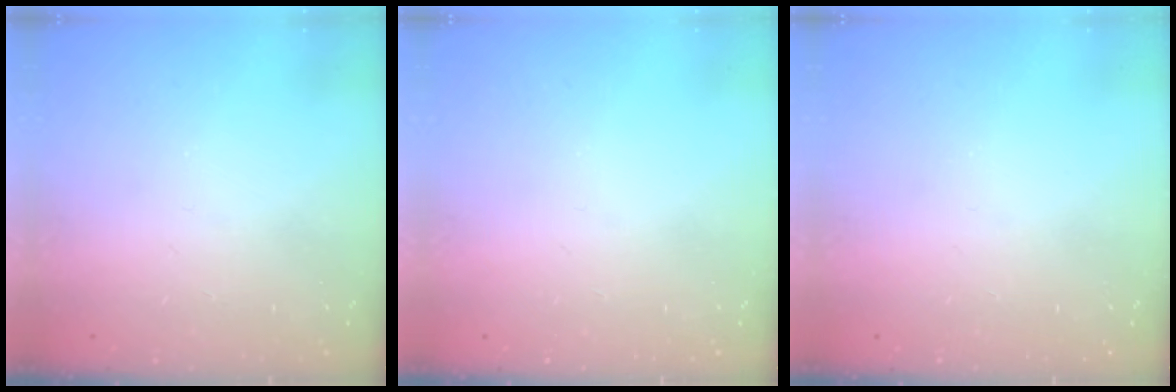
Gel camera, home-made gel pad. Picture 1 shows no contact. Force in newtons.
{"total": 0.0}
{"total": 0.0}